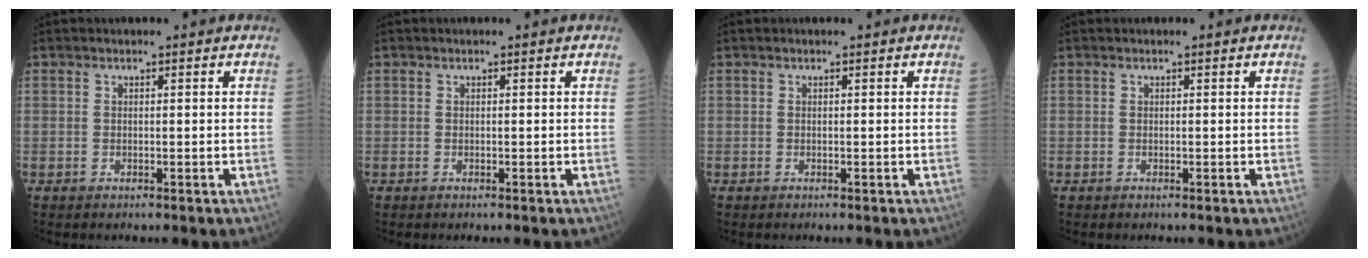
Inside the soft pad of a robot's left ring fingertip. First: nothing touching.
{"total": 0.0}
{"total": 0.0}
{"total": 0.0}